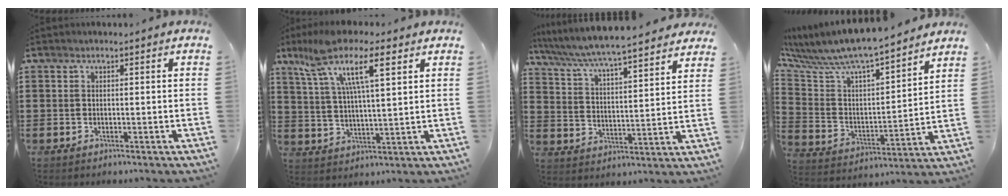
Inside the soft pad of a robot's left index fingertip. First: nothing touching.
{"total": 11.4, "force": [6.5, 2.7, 9.0], "torque": [-0.191, -0.005, 0.112]}
{"total": 5.3, "force": [5.0, -0.1, 1.7], "torque": [-0.057, -0.037, 0.080]}
{"total": 7.9, "force": [7.3, 0.7, 2.9], "torque": [-0.091, -0.061, 0.120]}